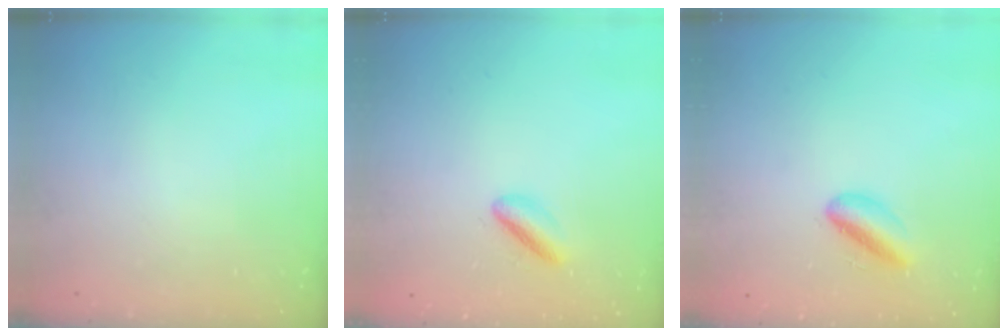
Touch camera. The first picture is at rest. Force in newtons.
{"total": 4.1, "press": 4.1, "slide": 0.3}
{"total": 6.3, "press": 6.0, "slide": 1.8}